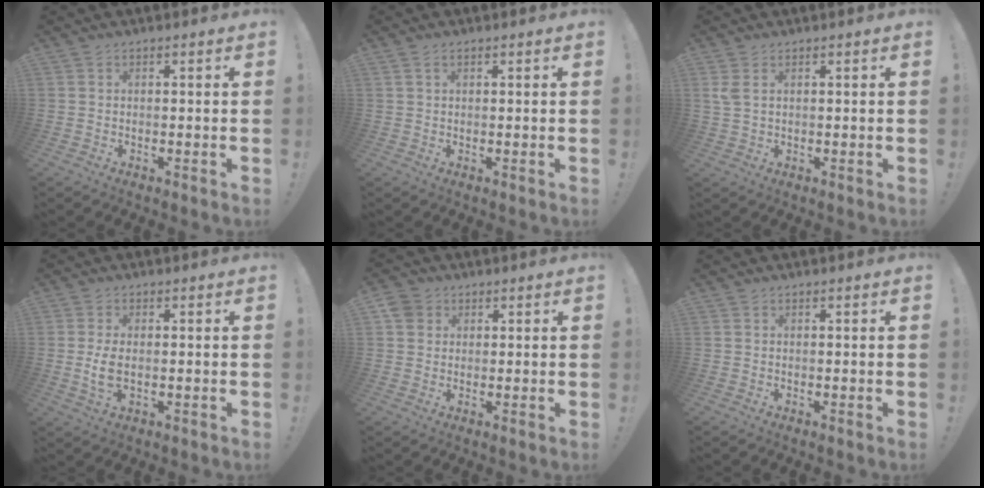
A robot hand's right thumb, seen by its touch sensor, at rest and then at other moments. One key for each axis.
{"total": 1.5, "fx": 0.8, "fy": 0.8, "fz": 1.1, "tx": -0.021, "ty": 0.002, "tz": 0.013}
{"total": 3.0, "fx": 1.3, "fy": 1.5, "fz": 2.3, "tx": -0.044, "ty": 0.002, "tz": 0.025}
{"total": 5.0, "fx": -0.5, "fy": 2.6, "fz": 4.3, "tx": -0.088, "ty": -0.002, "tz": -0.010}
{"total": 4.2, "fx": 1.8, "fy": 3.6, "fz": 1.2, "tx": -0.023, "ty": 0.003, "tz": 0.035}
{"total": 0.0}